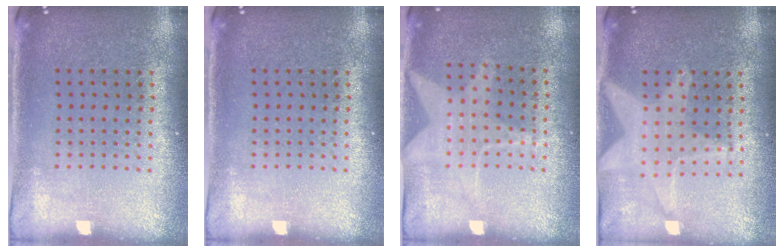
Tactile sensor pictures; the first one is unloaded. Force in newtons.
{"total": 0.0}
{"total": 1.2, "press": 1.2, "slide": 0.2}
{"total": 1.9, "press": 1.6, "slide": 1.0}